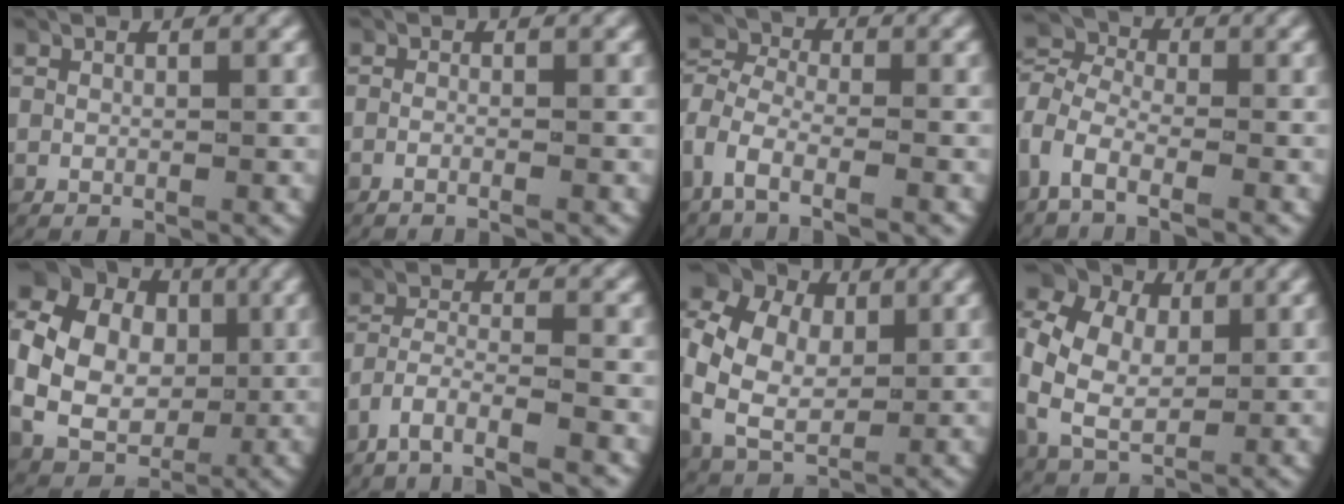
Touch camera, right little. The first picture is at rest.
{"total": 1.6, "force": [-1.4, 0.2, 0.7], "torque": [-0.020, 0.000, -0.026]}
{"total": 5.9, "force": [-0.7, 4.7, 3.4], "torque": [-0.094, -0.010, -0.023]}
{"total": 6.7, "force": [0.3, 5.6, 3.6], "torque": [-0.092, -0.002, -0.011]}
{"total": 14.4, "force": [1.6, 12.3, 7.3], "torque": [-0.163, -0.009, 0.015]}
{"total": 5.5, "force": [-4.4, 1.6, 2.8], "torque": [-0.067, -0.029, -0.063]}
{"total": 12.8, "force": [2.6, 10.5, 6.8], "torque": [-0.150, 0.006, 0.029]}
{"total": 11.5, "force": [2.5, 9.3, 6.3], "torque": [-0.146, 0.002, 0.031]}